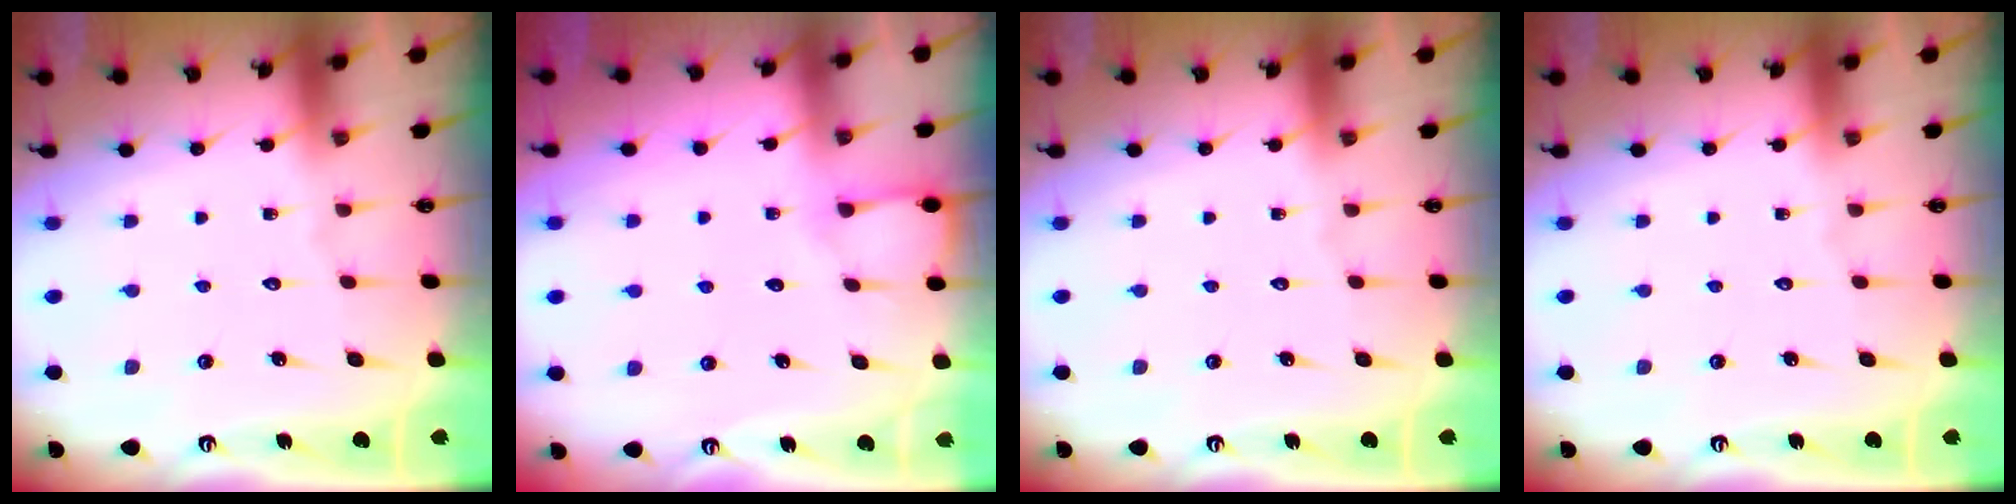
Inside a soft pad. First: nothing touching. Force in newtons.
{"total": 3.5, "press": 3.5, "slide": 0.5}
{"total": 0.0}
{"total": 0.0}